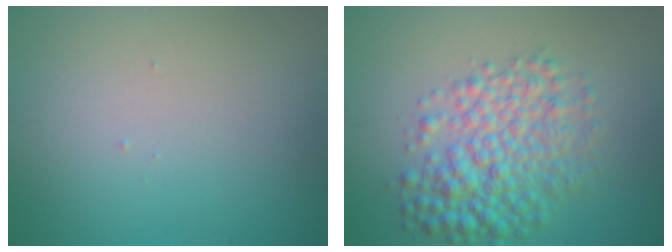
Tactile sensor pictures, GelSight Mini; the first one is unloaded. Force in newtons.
{"total": 6.2, "press": 6.2, "slide": 0.1}